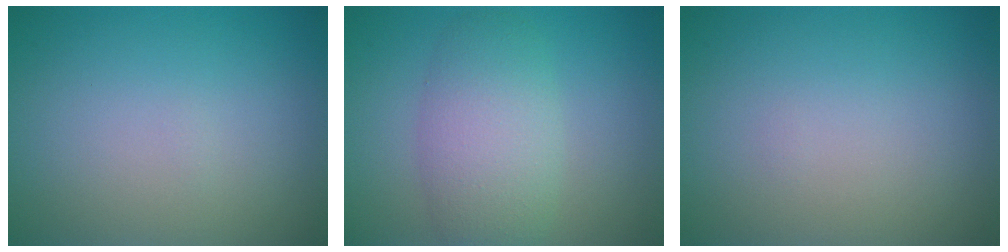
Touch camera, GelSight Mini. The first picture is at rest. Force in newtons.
{"total": 5.0, "press": 5.0, "slide": 0.3}
{"total": 0.0}